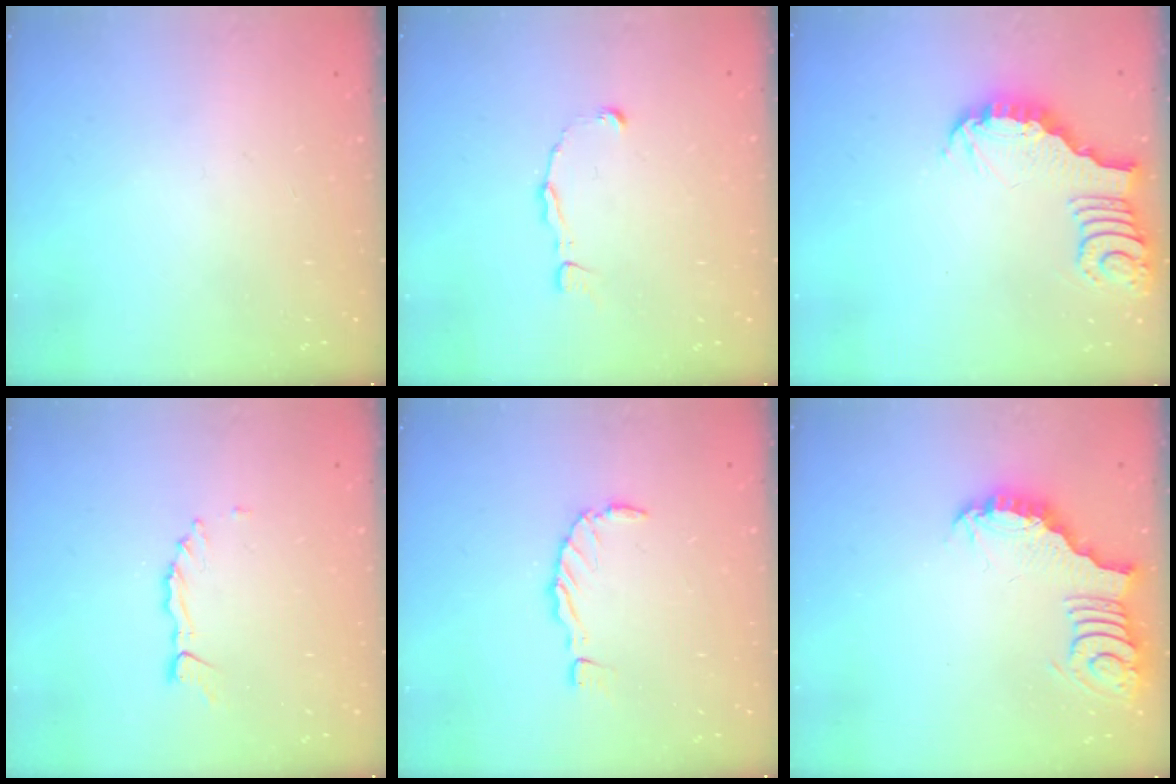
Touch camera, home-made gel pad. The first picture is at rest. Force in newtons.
{"total": 1.8, "press": 1.8, "slide": 0.1}
{"total": 3.7, "press": 3.7, "slide": 0.1}
{"total": 0.9, "press": 0.9, "slide": 0.1}
{"total": 0.0}
{"total": 3.6, "press": 3.5, "slide": 0.6}